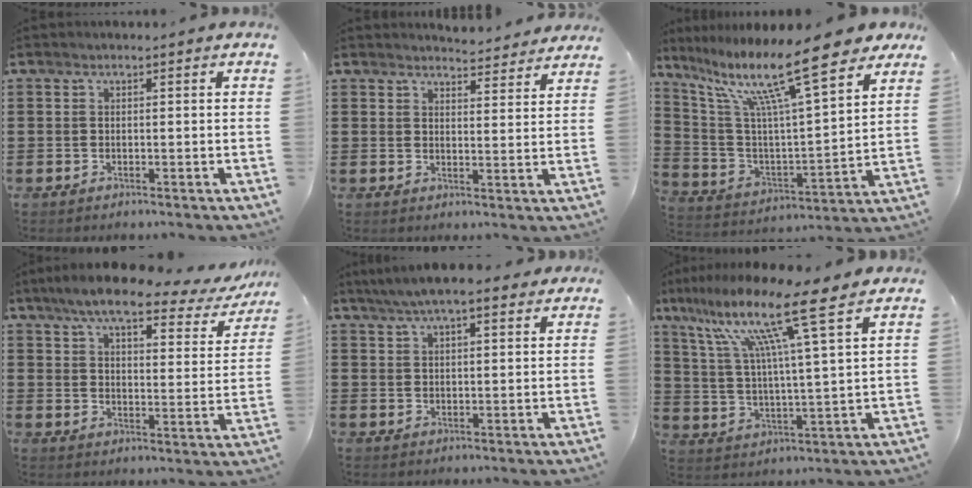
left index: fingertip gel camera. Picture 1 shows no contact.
{"total": 4.1, "force": [4.1, 0.2, 0.2], "torque": [-0.008, -0.022, 0.074]}
{"total": 15.7, "force": [11.2, 2.3, 10.9], "torque": [-0.217, -0.067, 0.178]}
{"total": 8.5, "force": [7.0, 1.3, 4.6], "torque": [-0.109, -0.030, 0.118]}
{"total": 5.7, "force": [4.7, 1.0, 3.1], "torque": [-0.071, -0.003, 0.085]}
{"total": 13.6, "force": [9.2, 0.3, 9.9], "torque": [-0.215, -0.046, 0.143]}